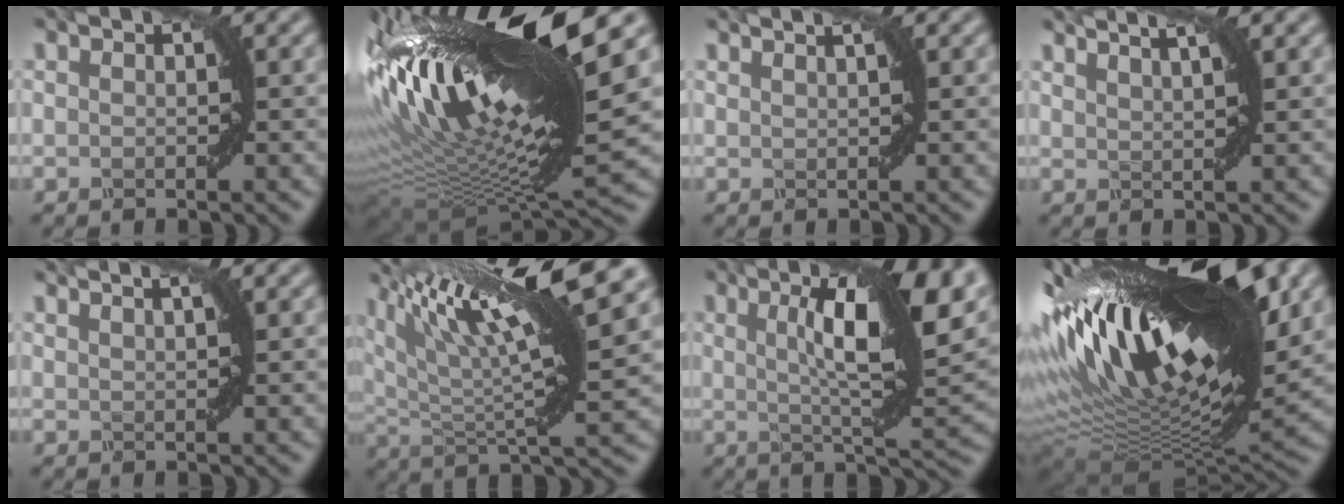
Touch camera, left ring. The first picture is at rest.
{"total": 18.2, "force": [5.6, 5.8, 16.3], "torque": [-0.325, 0.011, 0.097]}
{"total": 2.4, "force": [1.6, 0.9, 1.5], "torque": [-0.003, 0.005, -0.004]}
{"total": 4.6, "force": [3.5, 1.4, 2.6], "torque": [-0.025, 0.020, 0.023]}
{"total": 3.2, "force": [2.3, 1.2, 2.0], "torque": [-0.010, 0.015, 0.003]}
{"total": 14.7, "force": [7.9, 3.5, 11.9], "torque": [-0.204, 0.022, 0.139]}
{"total": 11.8, "force": [3.7, 2.6, 10.9], "torque": [-0.151, 0.012, 0.060]}
{"total": 19.2, "force": [5.7, 8.0, 16.5], "torque": [-0.294, 0.026, 0.085]}